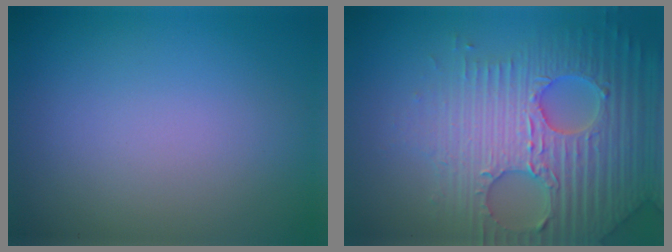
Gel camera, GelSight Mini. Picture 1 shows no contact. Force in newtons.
{"total": 7.3, "press": 7.1, "slide": 1.8}